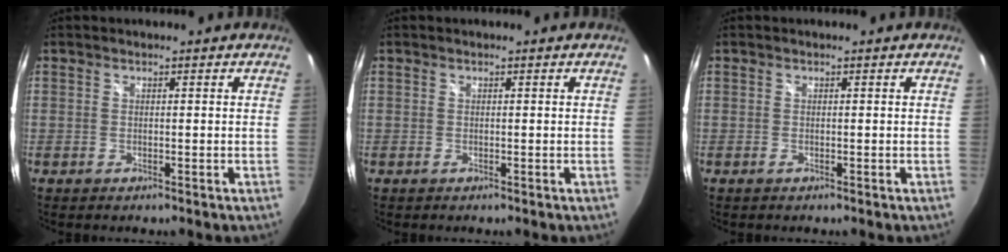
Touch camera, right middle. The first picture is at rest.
{"total": 0.0}
{"total": 0.0}